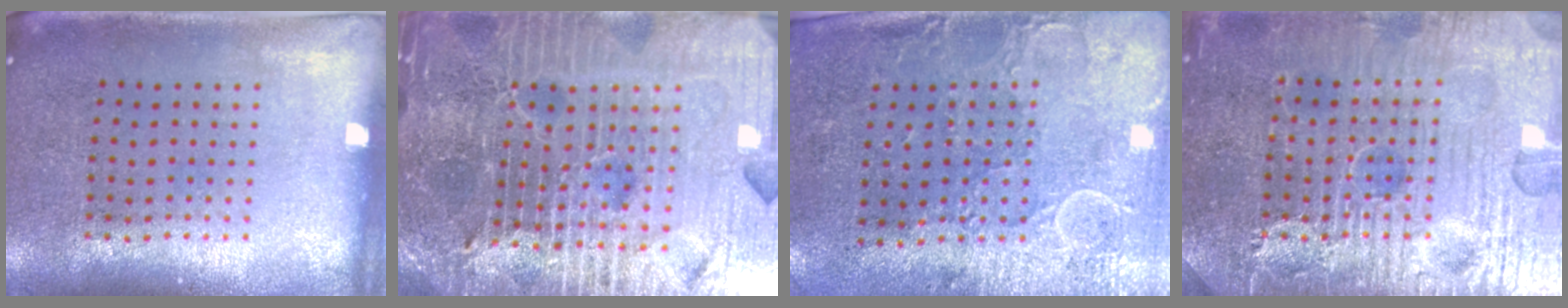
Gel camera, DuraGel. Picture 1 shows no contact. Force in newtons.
{"total": 7.2, "press": 6.2, "slide": 3.7}
{"total": 2.9, "press": 2.4, "slide": 1.7}
{"total": 7.9, "press": 7.8, "slide": 0.9}